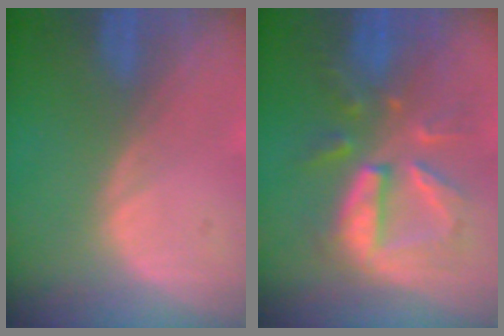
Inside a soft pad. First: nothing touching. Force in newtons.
{"total": 9.9, "press": 9.0, "slide": 4.1}